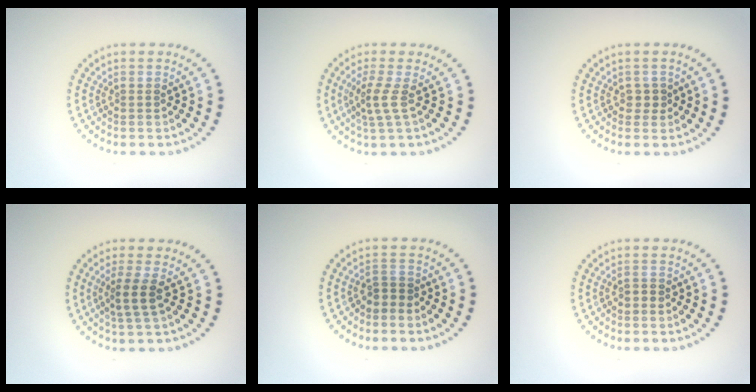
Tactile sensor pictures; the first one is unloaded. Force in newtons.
{"total": 2.1, "press": 1.5, "slide": 1.5}
{"total": 1.1, "press": 0.9, "slide": 0.5}
{"total": 2.5, "press": 1.9, "slide": 1.5}
{"total": 1.5, "press": 1.2, "slide": 0.9}
{"total": 0.9, "press": 0.8, "slide": 0.1}